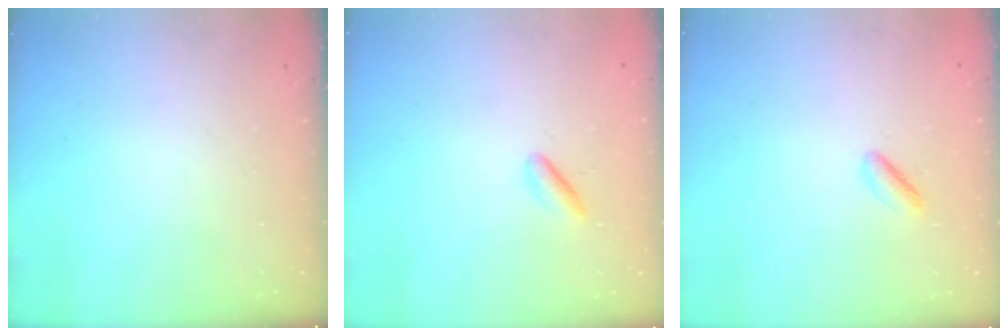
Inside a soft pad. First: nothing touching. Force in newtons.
{"total": 1.5, "press": 1.3, "slide": 0.7}
{"total": 1.1, "press": 0.8, "slide": 0.8}